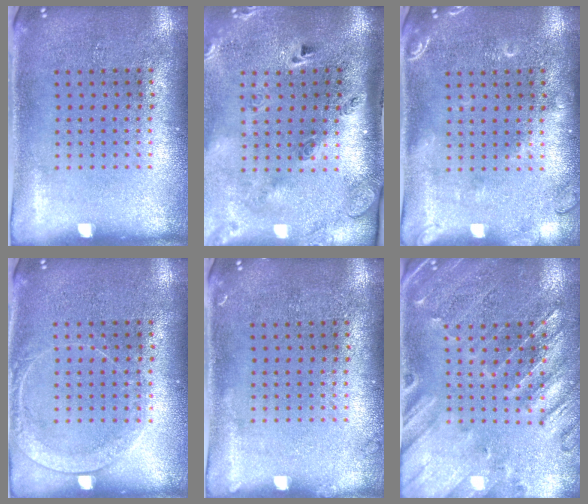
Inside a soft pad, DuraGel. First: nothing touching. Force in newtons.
{"total": 3.0, "press": 2.0, "slide": 2.2}
{"total": 2.0, "press": 2.0, "slide": 0.3}
{"total": 1.5, "press": 1.4, "slide": 0.4}
{"total": 0.5, "press": 0.5, "slide": 0.1}
{"total": 0.6, "press": 0.4, "slide": 0.4}